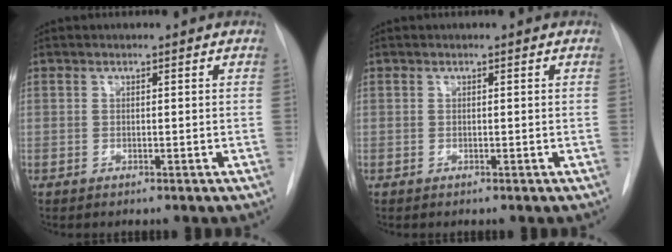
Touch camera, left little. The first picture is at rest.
{"total": 0.0}